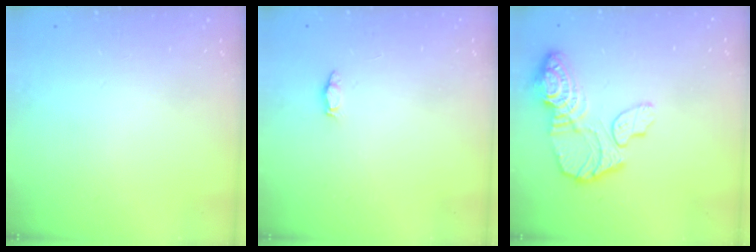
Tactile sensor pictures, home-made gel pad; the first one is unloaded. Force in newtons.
{"total": 2.2, "press": 2.2, "slide": 0.3}
{"total": 14.3, "press": 14.3, "slide": 1.0}